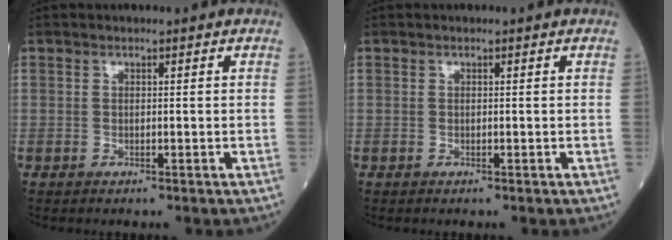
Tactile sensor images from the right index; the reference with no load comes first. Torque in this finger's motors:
{"motor_torque": [0.00, 0.00, 0.00, 0.00]}